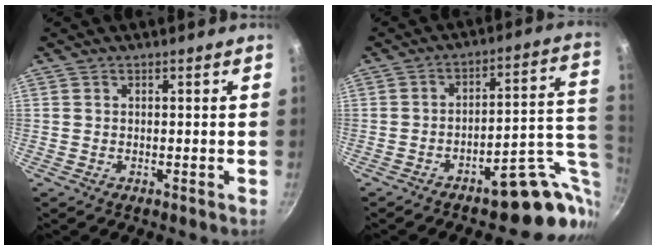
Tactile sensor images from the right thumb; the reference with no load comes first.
{"total": 16.8, "force": [-7.7, 5.6, 13.9], "torque": [-0.100, 0.086, -0.099]}